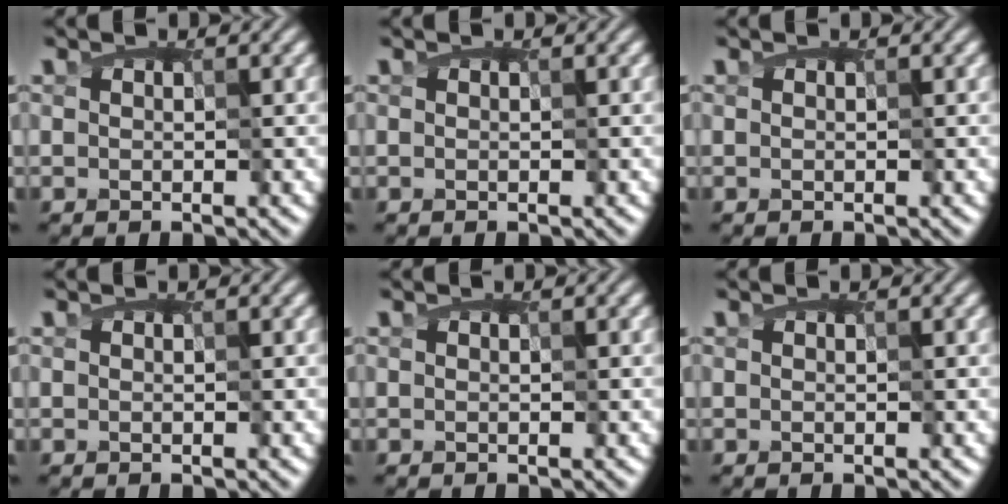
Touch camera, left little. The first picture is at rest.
{"total": 0.0}
{"total": 0.0}
{"total": 0.0}
{"total": 0.0}
{"total": 0.0}